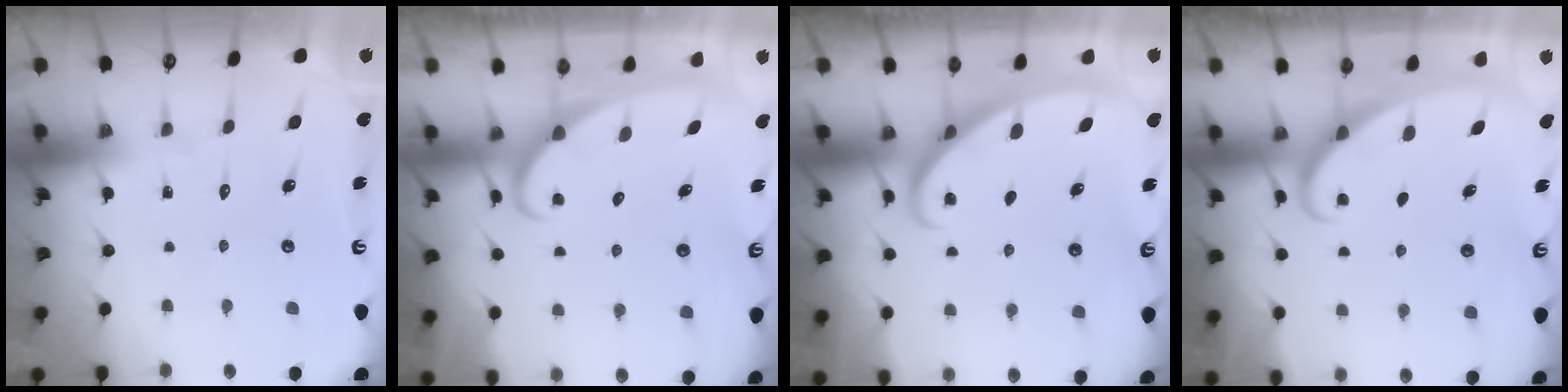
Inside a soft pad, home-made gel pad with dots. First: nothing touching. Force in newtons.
{"total": 2.5, "press": 2.5, "slide": 0.3}
{"total": 2.9, "press": 2.9, "slide": 0.1}
{"total": 2.2, "press": 2.2, "slide": 0.3}